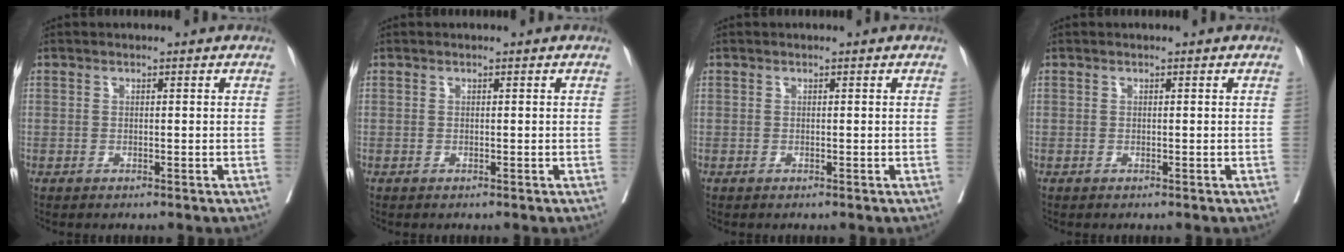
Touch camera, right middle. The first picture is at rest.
{"total": 0.0}
{"total": 0.0}
{"total": 0.0}